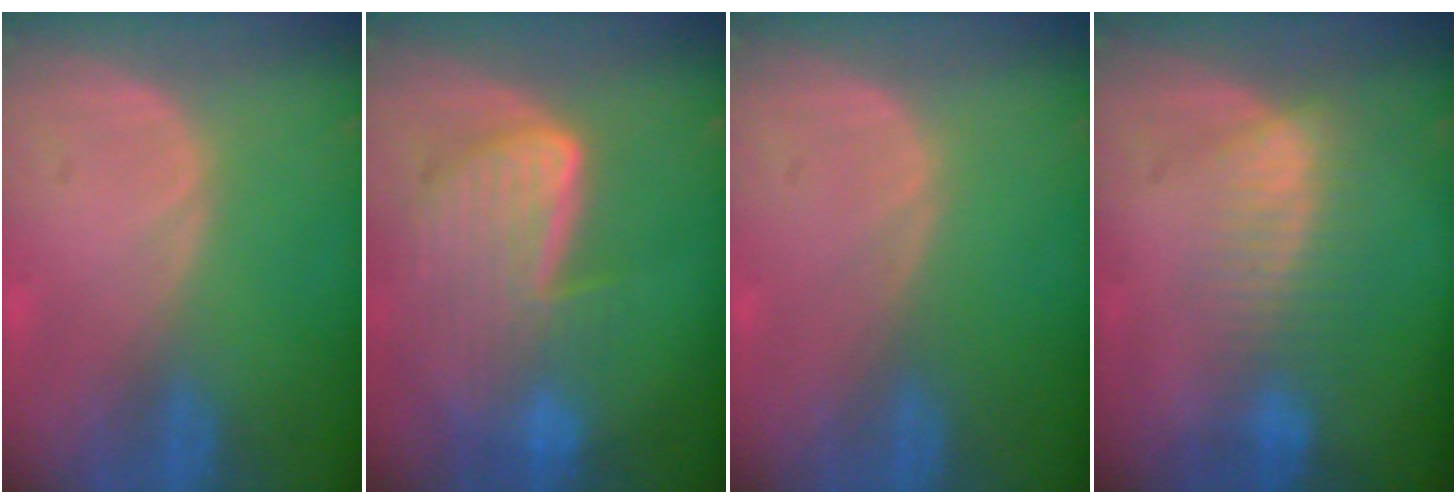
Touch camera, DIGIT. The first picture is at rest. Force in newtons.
{"total": 9.2, "press": 8.0, "slide": 4.5}
{"total": 0.0}
{"total": 7.2, "press": 6.2, "slide": 3.8}